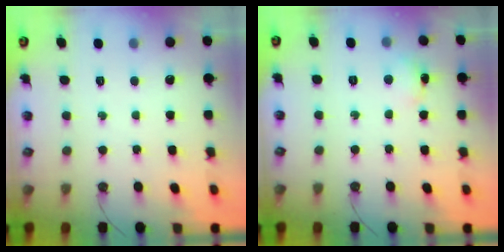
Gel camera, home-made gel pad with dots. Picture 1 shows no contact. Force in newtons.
{"total": 4.0, "press": 3.9, "slide": 0.8}